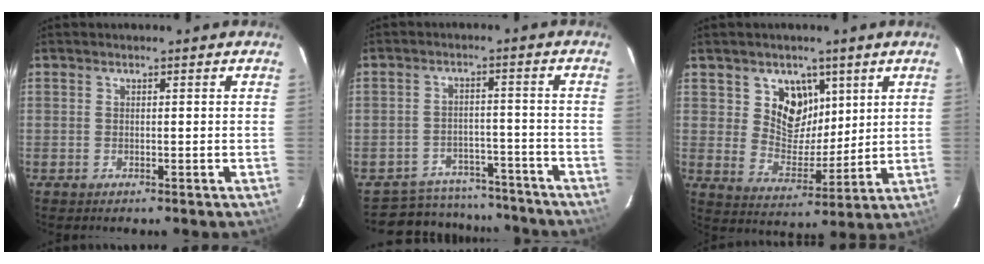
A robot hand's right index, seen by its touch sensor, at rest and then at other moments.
{"total": 12.9, "force": [-11.2, 5.9, 2.1], "torque": [-0.054, 0.031, -0.140]}
{"total": 9.1, "force": [4.5, 7.2, 3.4], "torque": [-0.055, -0.012, 0.086]}